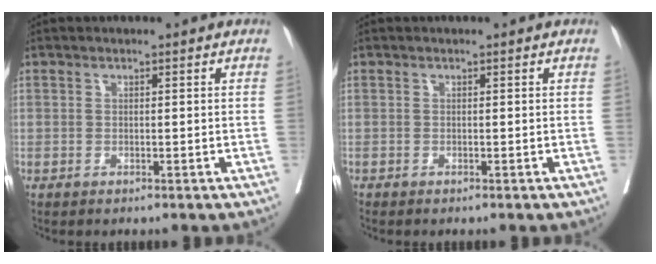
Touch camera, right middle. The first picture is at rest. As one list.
[{"total": 0.0}]